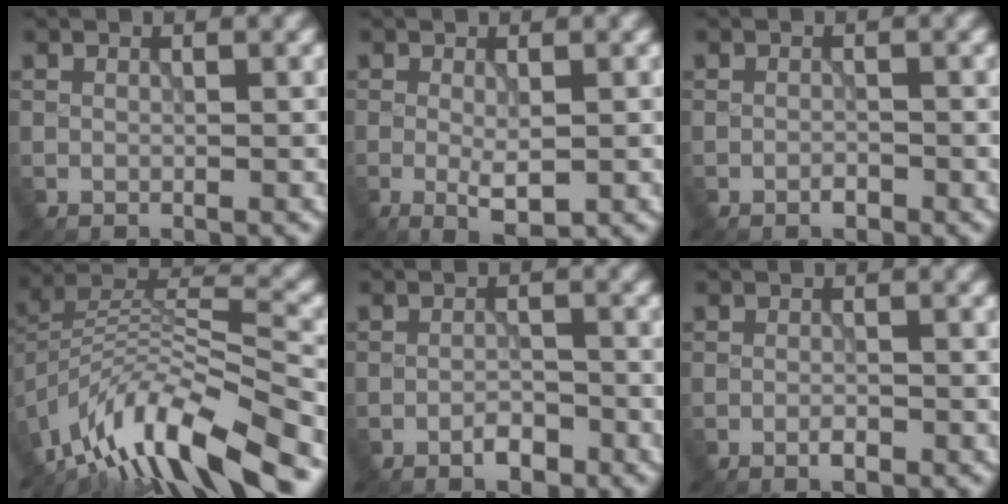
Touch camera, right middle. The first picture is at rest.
{"total": 2.6, "force": [-0.5, 0.7, 2.4], "torque": [-0.047, -0.008, -0.006]}
{"total": 0.8, "force": [-0.6, 0.3, 0.5], "torque": [-0.007, 0.001, -0.011]}
{"total": 13.3, "force": [-9.2, 3.9, 8.8], "torque": [-0.167, 0.022, -0.166]}
{"total": 1.9, "force": [-1.3, 0.7, 1.2], "torque": [-0.016, 0.004, -0.024]}
{"total": 1.1, "force": [-0.7, 0.3, 0.8], "torque": [-0.015, 0.000, -0.012]}